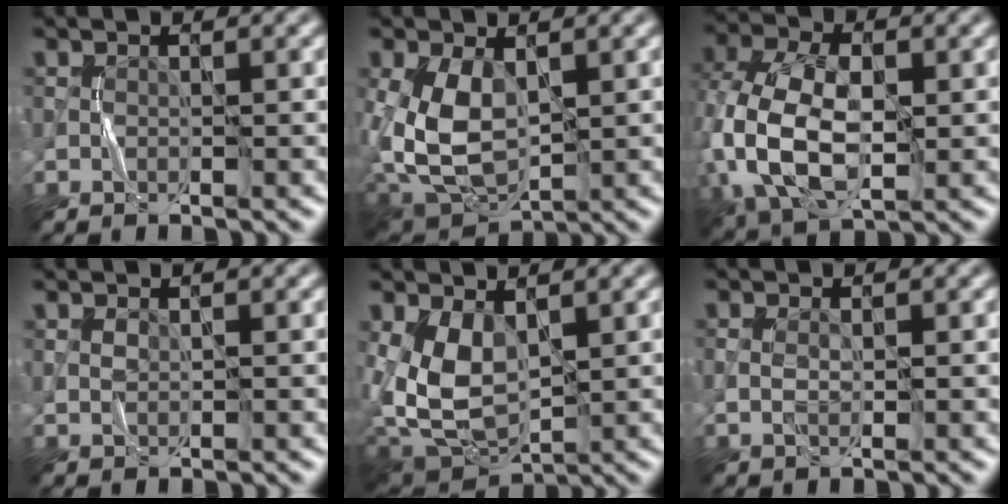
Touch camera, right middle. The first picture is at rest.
{"total": 9.2, "force": [0.8, 5.9, 7.1], "torque": [-0.174, -0.012, 0.023]}
{"total": 11.5, "force": [-0.8, 7.4, 8.7], "torque": [-0.203, -0.001, -0.021]}
{"total": 1.0, "force": [0.3, 0.6, 0.8], "torque": [-0.018, -0.001, 0.010]}
{"total": 8.3, "force": [1.2, 5.1, 6.5], "torque": [-0.149, -0.013, 0.026]}
{"total": 1.4, "force": [0.1, 0.7, 1.2], "torque": [-0.028, -0.001, 0.002]}